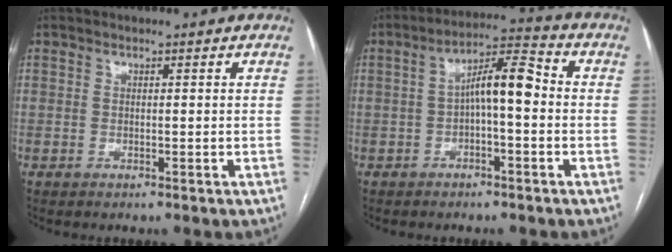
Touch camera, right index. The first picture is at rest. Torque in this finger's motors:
{"motor_torque": [1.34, -0.17, 0.34, 0.12]}